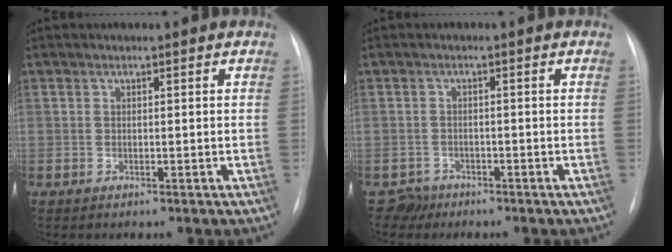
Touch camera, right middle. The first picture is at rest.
{"total": 2.1, "force": [-1.6, 1.2, -0.8], "torque": [0.015, 0.005, -0.026]}